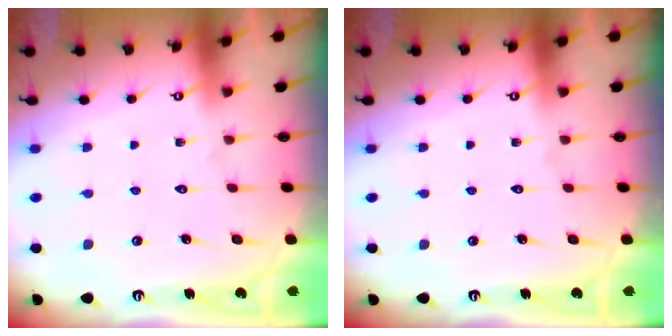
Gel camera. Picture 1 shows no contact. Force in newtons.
{"total": 0.0}